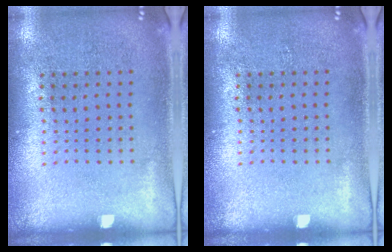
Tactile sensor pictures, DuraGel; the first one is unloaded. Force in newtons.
{"total": 0.0}